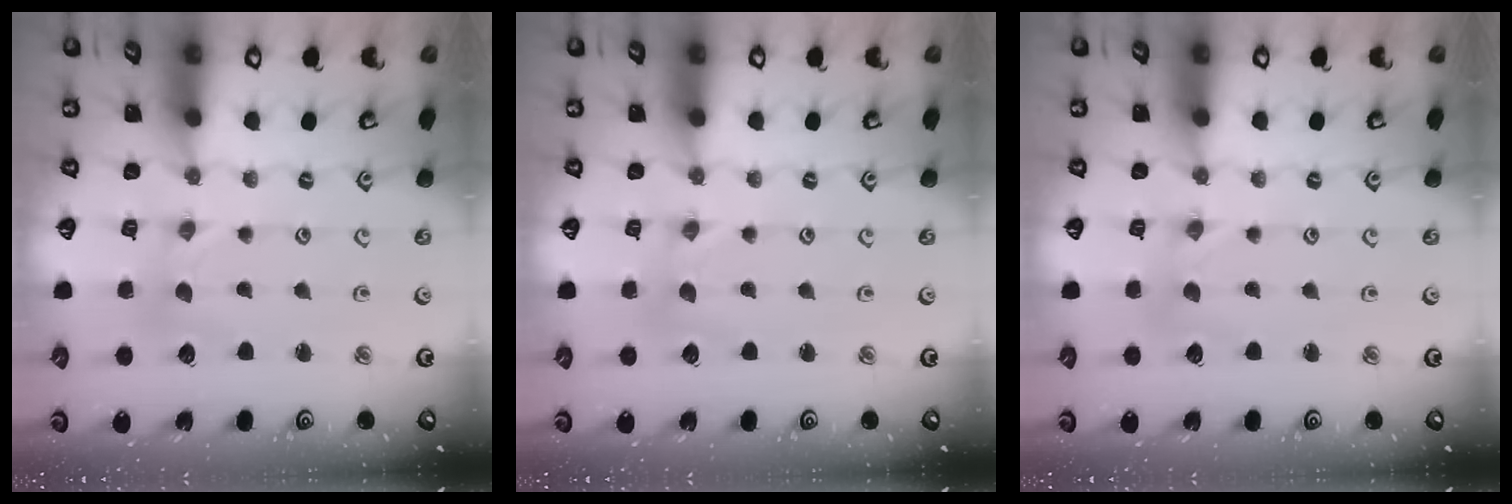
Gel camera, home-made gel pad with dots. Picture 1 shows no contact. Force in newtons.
{"total": 0.0}
{"total": 0.0}